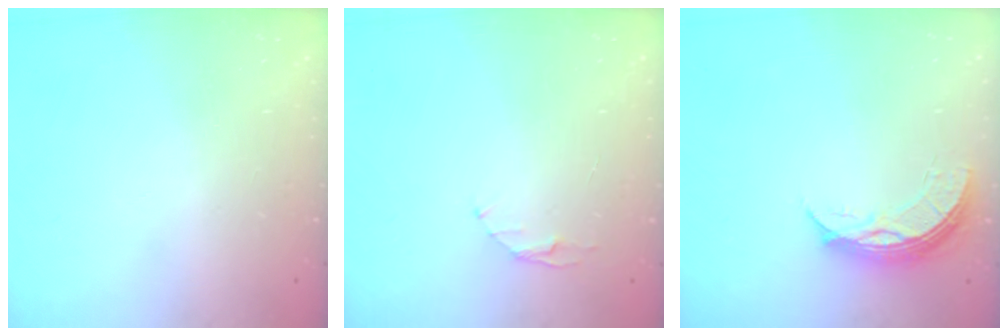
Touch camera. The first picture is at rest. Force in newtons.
{"total": 3.2, "press": 3.2, "slide": 0.4}
{"total": 8.8, "press": 8.7, "slide": 0.6}